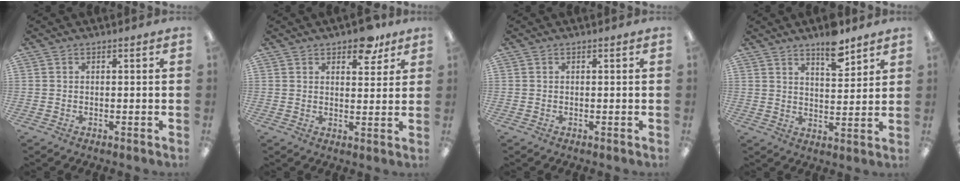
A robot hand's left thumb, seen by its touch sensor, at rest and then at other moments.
{"total": 7.8, "force": [5.5, 3.7, 4.0], "torque": [-0.035, -0.029, 0.093]}
{"total": 0.0}
{"total": 7.8, "force": [6.2, 2.6, 4.0], "torque": [-0.046, -0.043, 0.103]}